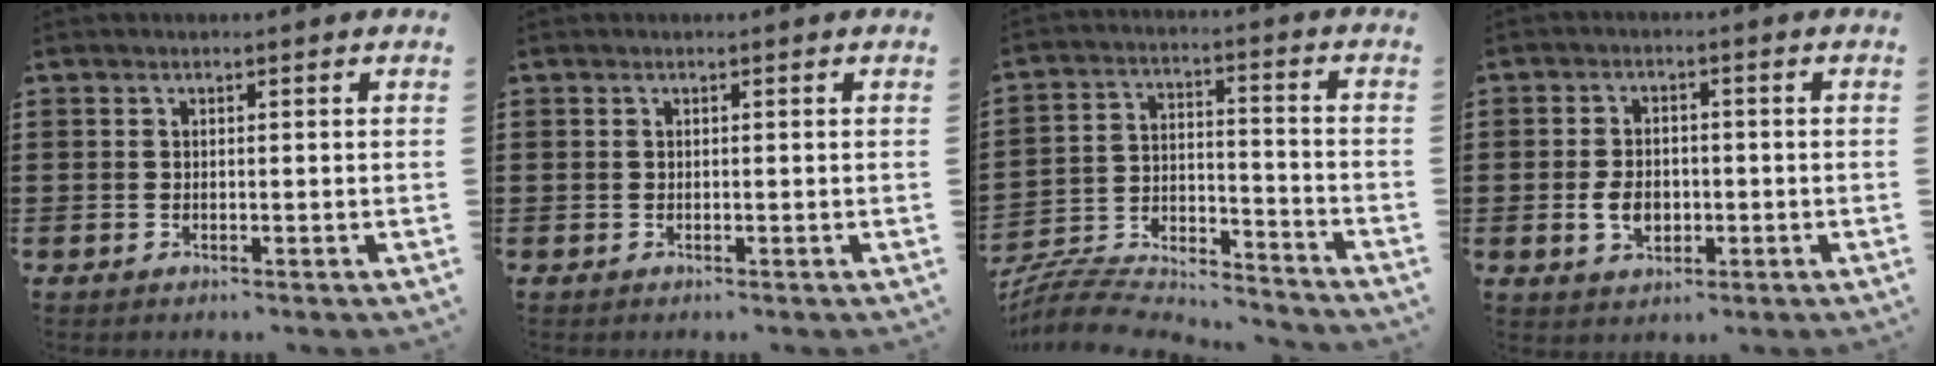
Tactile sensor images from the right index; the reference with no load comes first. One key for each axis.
{"total": 0.0}
{"total": 7.4, "fx": -7.0, "fy": 1.5, "fz": 1.7, "tx": -0.036, "ty": 0.001, "tz": -0.141}
{"total": 4.3, "fx": -1.0, "fy": 2.8, "fz": 3.0, "tx": -0.067, "ty": 0.000, "tz": -0.018}